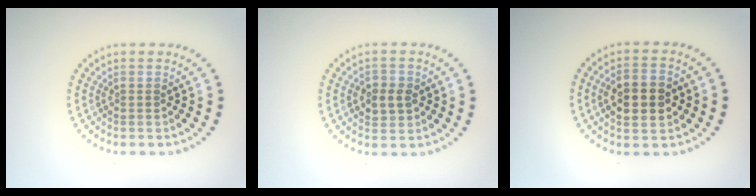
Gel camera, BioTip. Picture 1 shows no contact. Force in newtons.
{"total": 2.5, "press": 2.4, "slide": 0.4}
{"total": 5.0, "press": 5.0, "slide": 0.2}